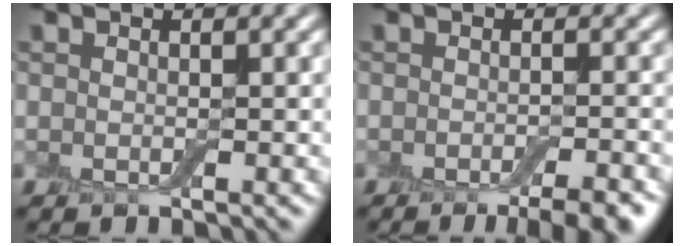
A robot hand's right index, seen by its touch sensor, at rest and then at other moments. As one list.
[{"total": 4.9, "force": [-3.2, 1.3, 3.5], "torque": [-0.034, 0.002, -0.038]}]